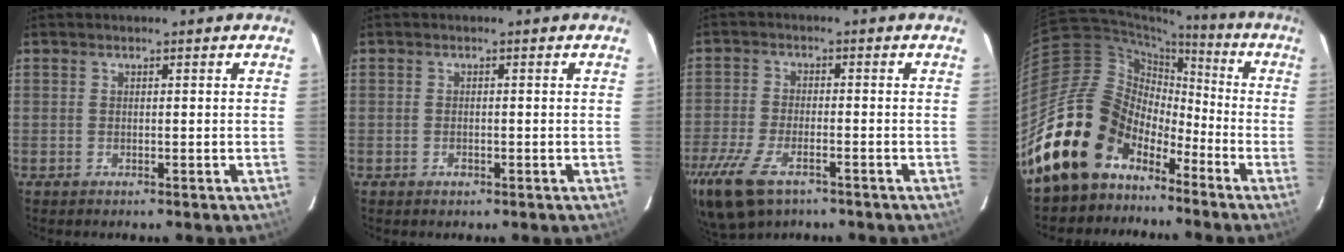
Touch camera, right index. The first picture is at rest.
{"total": 1.1, "force": [-0.6, 0.8, 0.5], "torque": [-0.009, -0.001, -0.008]}
{"total": 15.7, "force": [-9.6, 7.3, 10.0], "torque": [-0.250, -0.049, -0.174]}
{"total": 17.4, "force": [-11.8, 11.5, 5.6], "torque": [-0.125, 0.032, -0.209]}